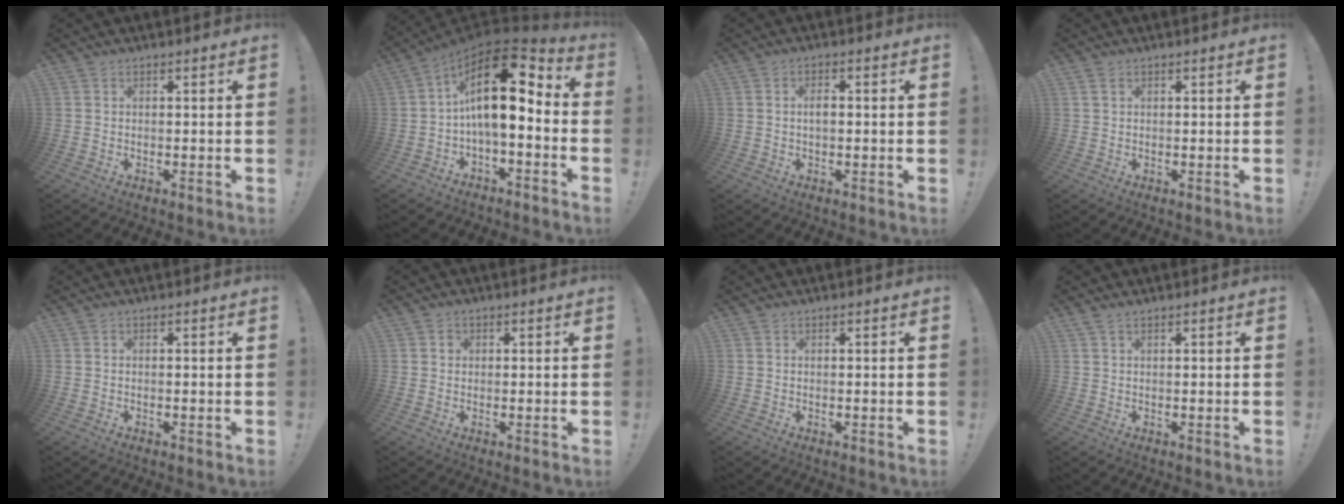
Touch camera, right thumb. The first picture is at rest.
{"total": 18.1, "force": [3.9, 7.8, 15.8], "torque": [-0.282, -0.021, 0.064]}
{"total": 2.5, "force": [-0.1, 1.1, 2.3], "torque": [-0.040, 0.006, -0.005]}
{"total": 1.2, "force": [0.7, 0.8, 0.6], "torque": [-0.015, 0.003, 0.014]}
{"total": 0.0}
{"total": 1.2, "force": [0.2, 1.1, 0.4], "torque": [-0.001, 0.001, 0.001]}
{"total": 0.0}
{"total": 1.2, "force": [0.9, 0.3, 0.7], "torque": [-0.018, 0.001, 0.018]}